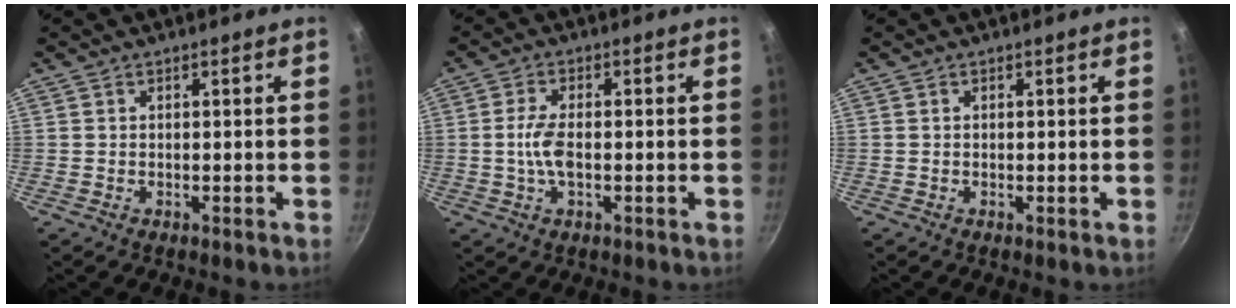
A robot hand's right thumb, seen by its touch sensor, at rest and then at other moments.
{"total": 5.2, "force": [-0.7, 2.3, 4.6], "torque": [-0.095, 0.006, -0.017]}
{"total": 0.0}